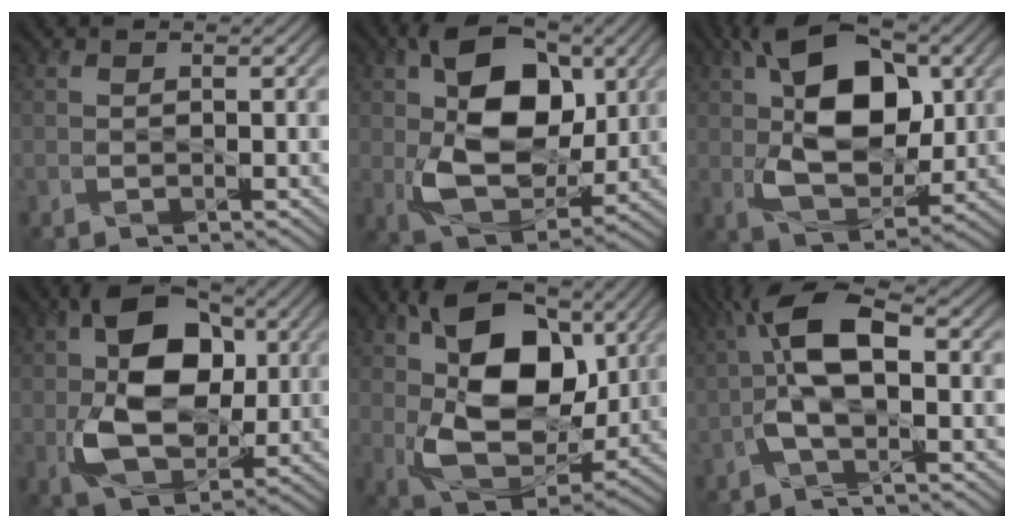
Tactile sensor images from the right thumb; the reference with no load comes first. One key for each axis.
{"total": 13.3, "fx": 2.4, "fy": 8.4, "fz": 10.1, "tx": -0.184, "ty": 0.000, "tz": 0.038}
{"total": 13.5, "fx": 2.9, "fy": 7.7, "fz": 10.7, "tx": -0.192, "ty": 0.003, "tz": 0.046}
{"total": 11.9, "fx": 1.0, "fy": 7.8, "fz": 9.0, "tx": -0.165, "ty": 0.000, "tz": 0.013}
{"total": 15.1, "fx": 3.6, "fy": 9.3, "fz": 11.3, "tx": -0.205, "ty": 0.001, "tz": 0.062}
{"total": 8.1, "fx": -0.5, "fy": 2.8, "fz": 7.6, "tx": -0.159, "ty": 0.025, "tz": -0.021}